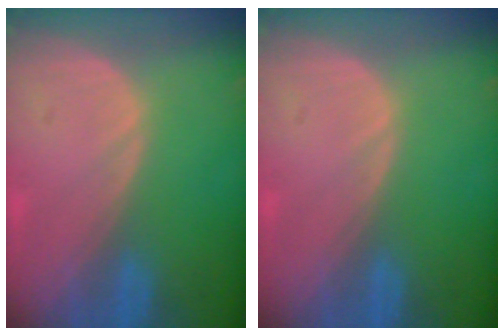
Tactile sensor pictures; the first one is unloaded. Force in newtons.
{"total": 0.0}